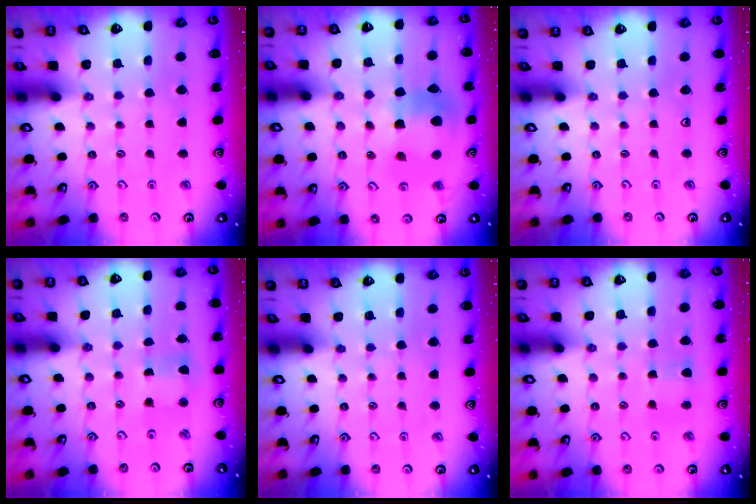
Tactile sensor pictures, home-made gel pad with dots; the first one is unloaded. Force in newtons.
{"total": 10.6, "press": 10.6, "slide": 1.2}
{"total": 0.0}
{"total": 1.9, "press": 1.8, "slide": 0.3}
{"total": 0.0}
{"total": 2.9, "press": 2.9, "slide": 0.4}